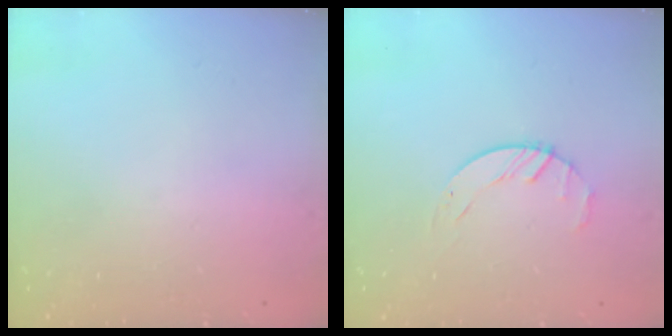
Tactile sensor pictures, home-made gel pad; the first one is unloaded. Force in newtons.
{"total": 2.1, "press": 2.1, "slide": 0.3}